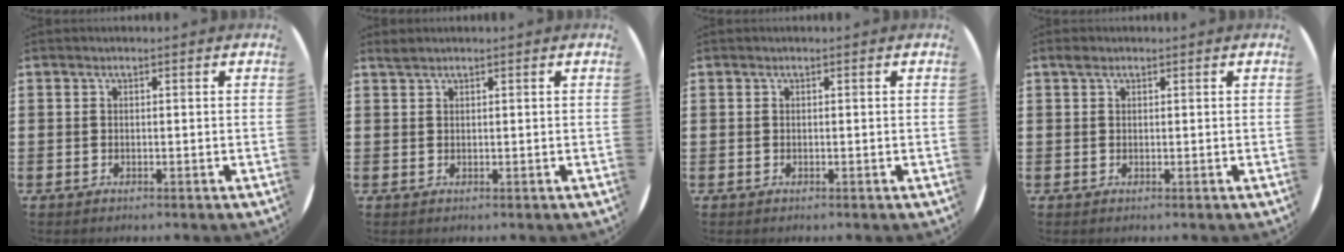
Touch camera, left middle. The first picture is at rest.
{"total": 0.8, "force": [0.8, -0.1, 0.2], "torque": [-0.005, 0.000, 0.015]}
{"total": 0.0}
{"total": 0.8, "force": [0.6, 0.5, 0.2], "torque": [0.001, 0.000, 0.011]}